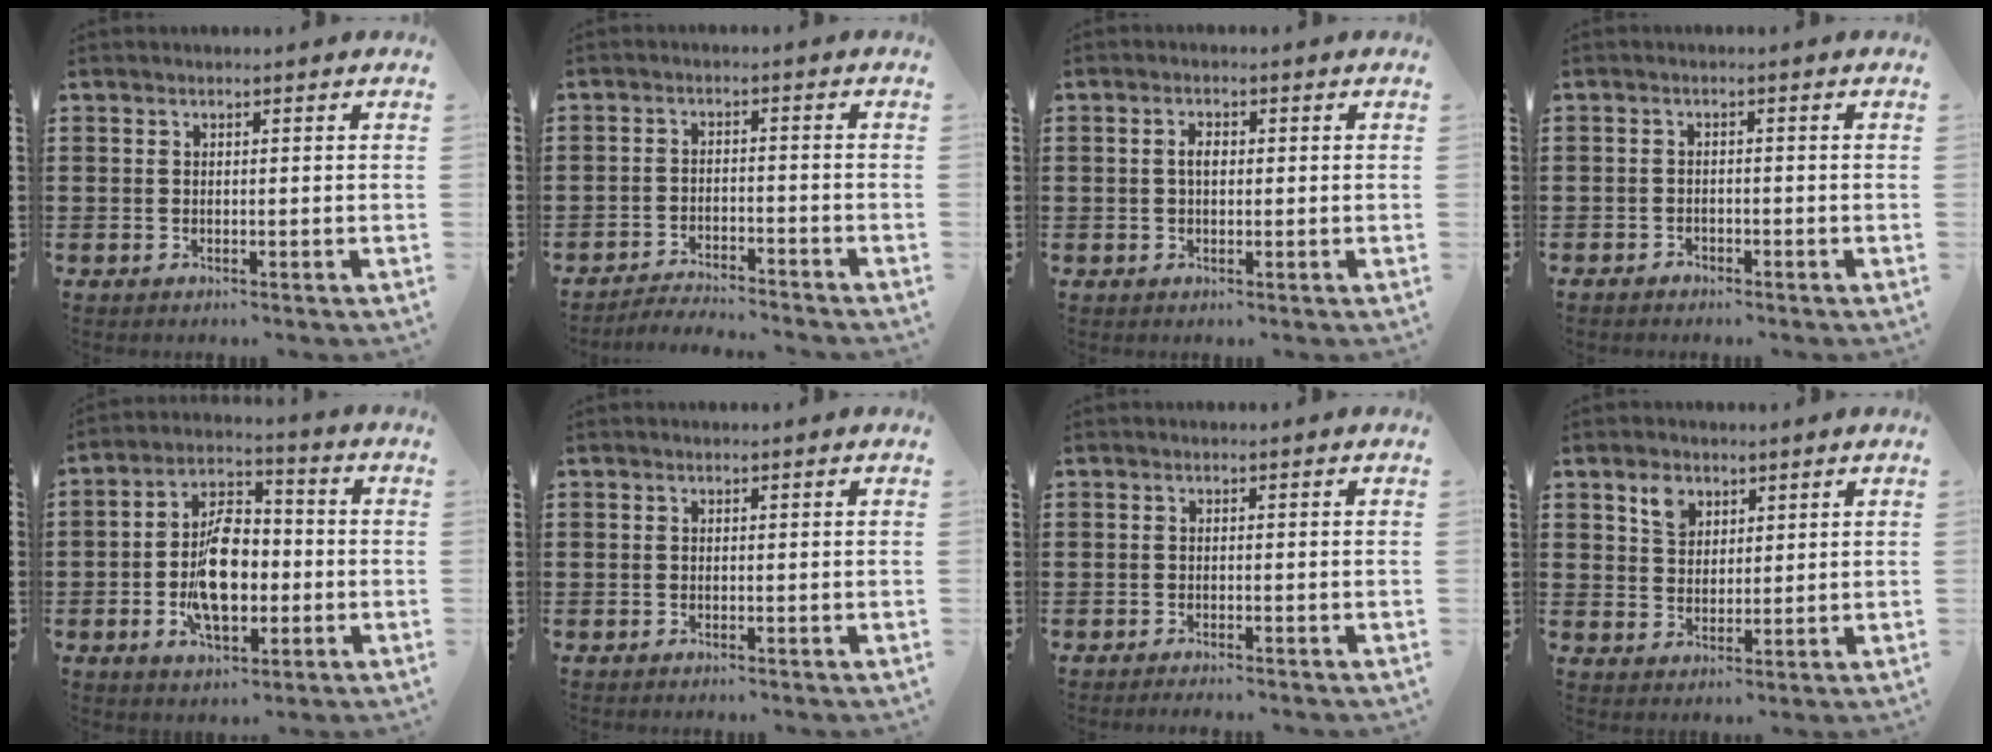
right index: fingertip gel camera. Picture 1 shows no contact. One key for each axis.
{"total": 3.2, "fx": -3.2, "fy": 0.0, "fz": 0.2, "tx": -0.011, "ty": -0.001, "tz": -0.069}
{"total": 2.1, "fx": 0.1, "fy": 1.1, "fz": 1.8, "tx": -0.036, "ty": 0.006, "tz": 0.001}
{"total": 1.1, "fx": -0.9, "fy": 0.5, "fz": 0.1, "tx": -0.005, "ty": 0.003, "tz": -0.021}
{"total": 10.3, "fx": -1.6, "fy": 5.8, "fz": 8.4, "tx": -0.165, "ty": 0.009, "tz": -0.032}
{"total": 0.0}
{"total": 0.9, "fx": -0.8, "fy": -0.2, "fz": 0.2, "tx": -0.006, "ty": -0.004, "tz": -0.016}
{"total": 4.0, "fx": 2.5, "fy": 2.7, "fz": 1.7, "tx": -0.034, "ty": 0.006, "tz": 0.044}